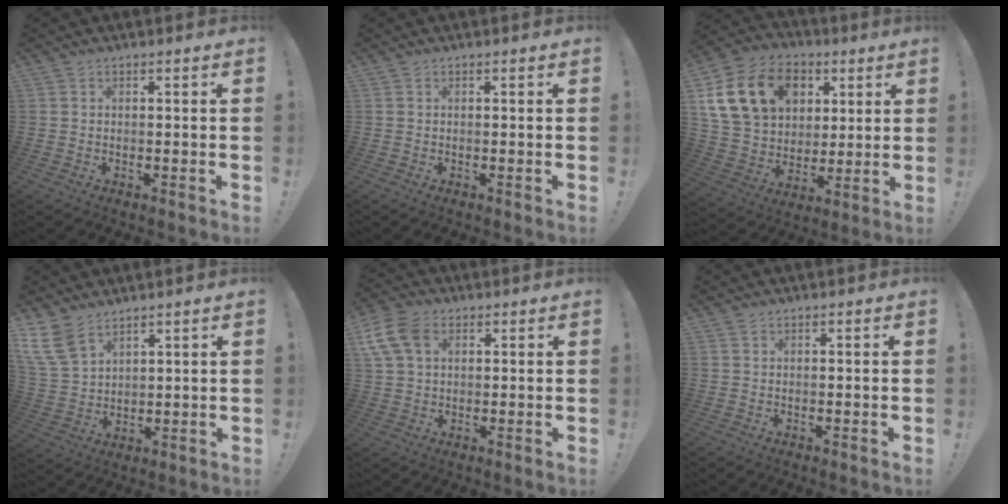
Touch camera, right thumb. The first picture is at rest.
{"total": 0.0}
{"total": 20.7, "force": [7.7, 15.5, 11.3], "torque": [-0.205, -0.017, 0.163]}
{"total": 10.9, "force": [7.5, 5.9, 5.2], "torque": [-0.110, -0.036, 0.152]}
{"total": 10.7, "force": [3.8, 7.4, 6.8], "torque": [-0.134, 0.000, 0.075]}
{"total": 0.6, "force": [0.4, 0.4, 0.2], "torque": [0.003, -0.002, 0.007]}